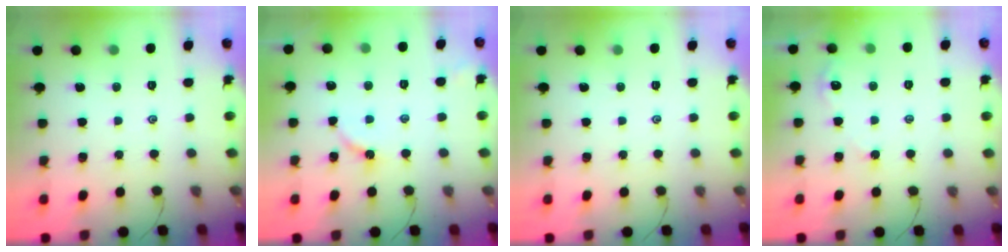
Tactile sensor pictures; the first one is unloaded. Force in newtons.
{"total": 4.7, "press": 4.6, "slide": 0.6}
{"total": 0.0}
{"total": 2.7, "press": 2.7, "slide": 0.3}